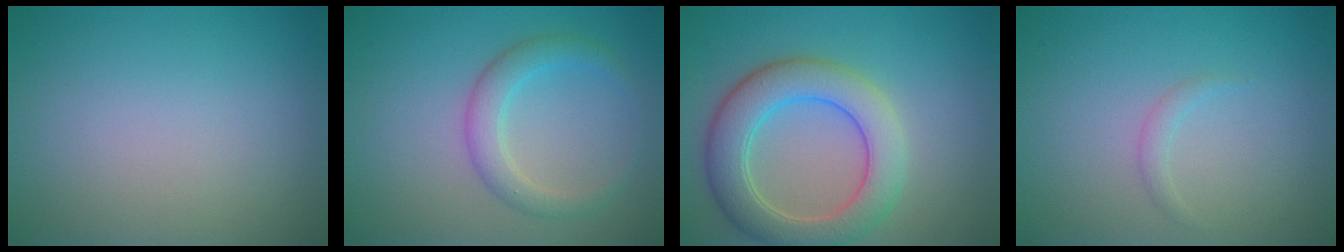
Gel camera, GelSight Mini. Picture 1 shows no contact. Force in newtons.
{"total": 2.8, "press": 2.8, "slide": 0.1}
{"total": 6.4, "press": 6.4, "slide": 0.3}
{"total": 0.9, "press": 0.9, "slide": 0.0}